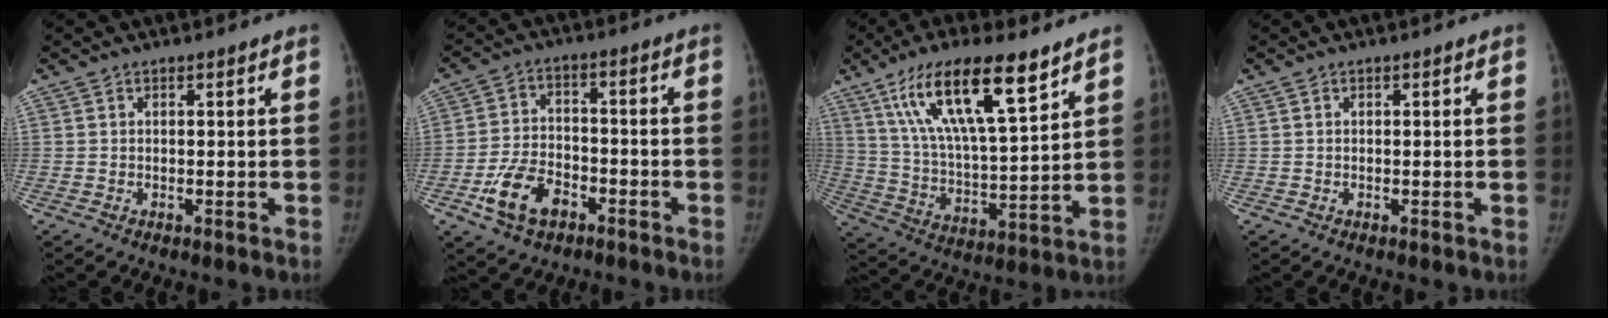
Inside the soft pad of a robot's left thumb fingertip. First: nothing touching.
{"total": 10.2, "force": [-5.1, 6.5, 6.0], "torque": [-0.104, 0.026, -0.089]}
{"total": 18.8, "force": [10.8, 5.0, 14.6], "torque": [-0.247, -0.037, 0.201]}
{"total": 0.0}